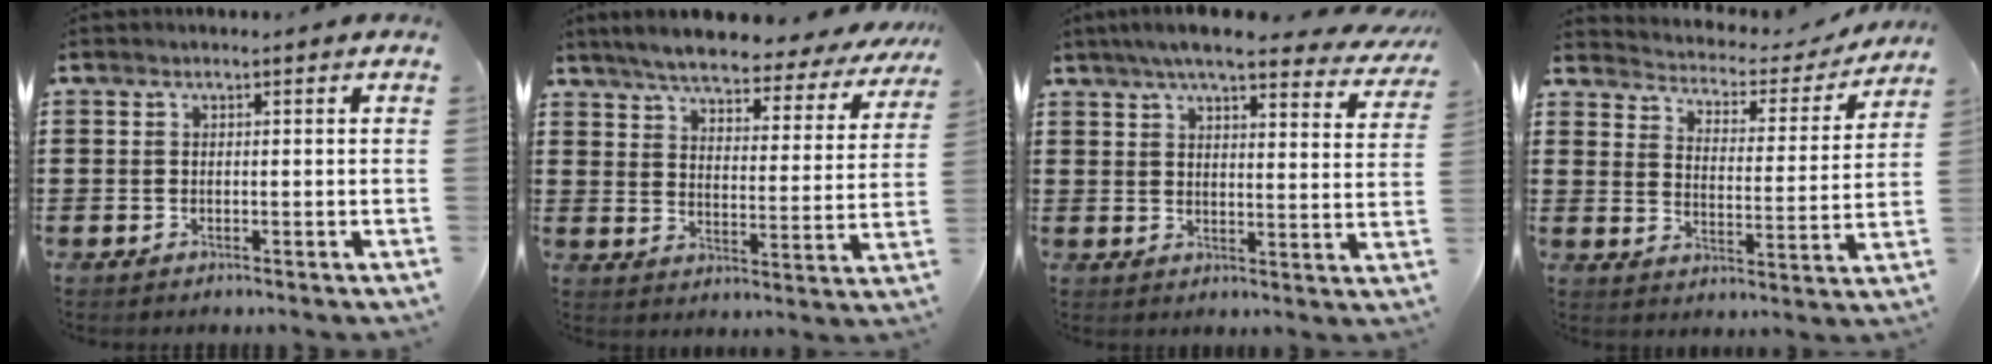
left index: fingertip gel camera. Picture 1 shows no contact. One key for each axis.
{"total": 5.6, "fx": 5.2, "fy": 0.6, "fz": 1.9, "tx": -0.064, "ty": -0.033, "tz": 0.086}
{"total": 7.0, "fx": 5.9, "fy": 0.4, "fz": 3.7, "tx": -0.090, "ty": -0.020, "tz": 0.103}
{"total": 2.6, "fx": 2.5, "fy": 0.8, "fz": 0.3, "tx": -0.027, "ty": -0.024, "tz": 0.033}